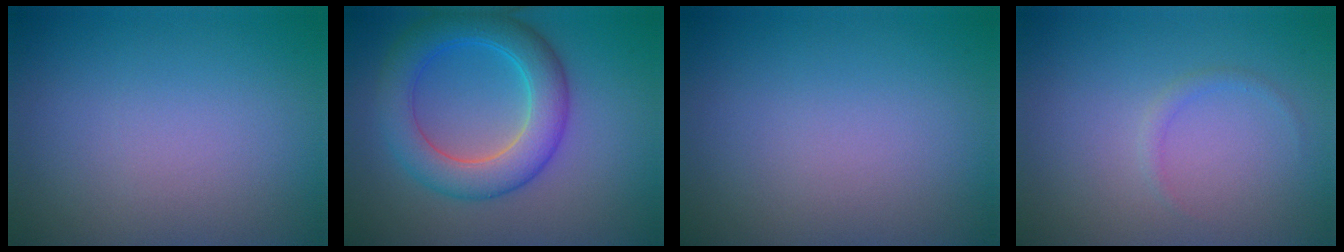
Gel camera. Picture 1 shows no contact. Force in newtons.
{"total": 6.2, "press": 6.2, "slide": 0.1}
{"total": 0.0}
{"total": 0.8, "press": 0.8, "slide": 0.2}